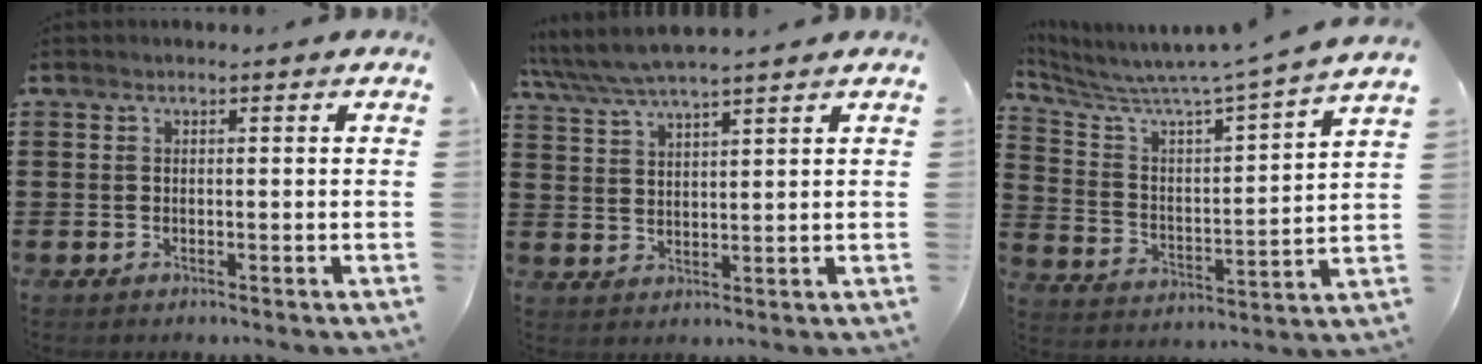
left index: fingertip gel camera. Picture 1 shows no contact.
{"total": 5.0, "force": [4.5, 0.3, 2.0], "torque": [-0.053, -0.015, 0.080]}
{"total": 6.0, "force": [5.6, -0.9, 2.2], "torque": [-0.073, -0.060, 0.081]}